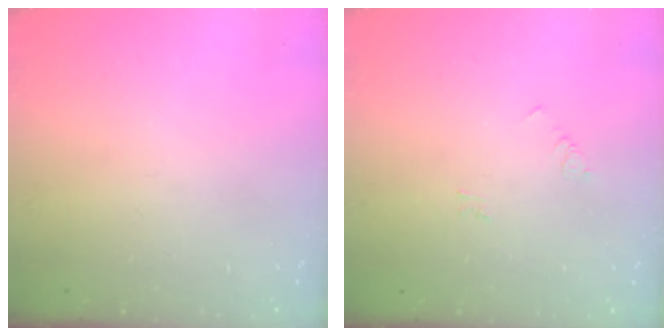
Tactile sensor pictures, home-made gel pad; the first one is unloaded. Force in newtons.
{"total": 3.1, "press": 3.1, "slide": 0.5}